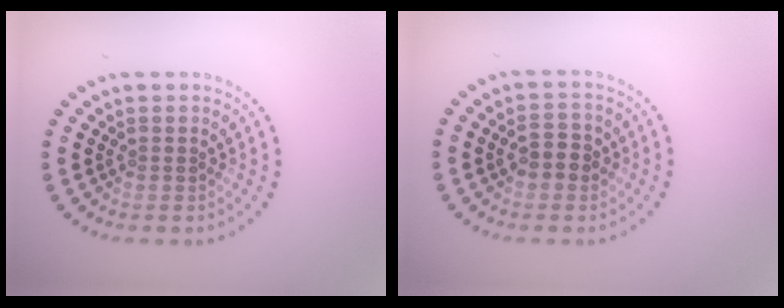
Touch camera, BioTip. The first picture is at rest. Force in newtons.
{"total": 2.3, "press": 2.3, "slide": 0.2}